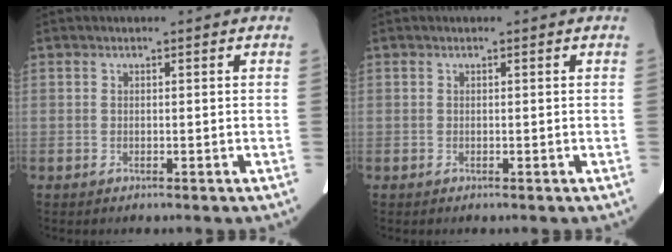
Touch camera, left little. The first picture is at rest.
{"total": 0.0}